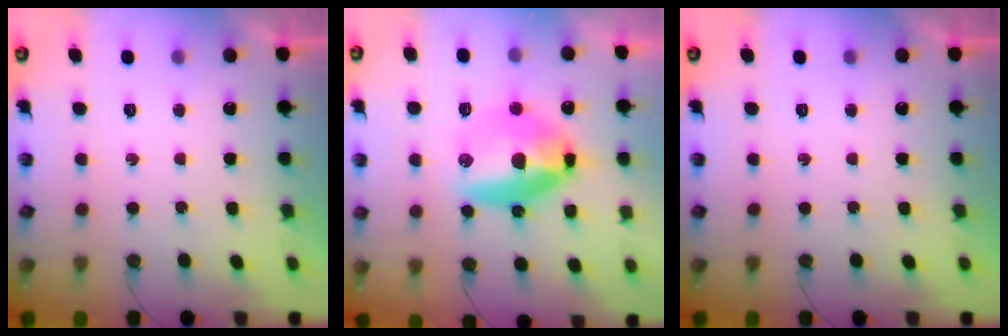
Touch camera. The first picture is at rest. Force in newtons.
{"total": 14.8, "press": 14.7, "slide": 1.5}
{"total": 0.0}